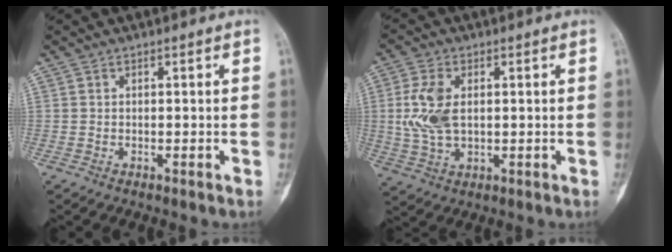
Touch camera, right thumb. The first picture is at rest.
{"total": 8.8, "force": [1.0, 5.1, 7.1], "torque": [-0.155, -0.002, 0.026]}